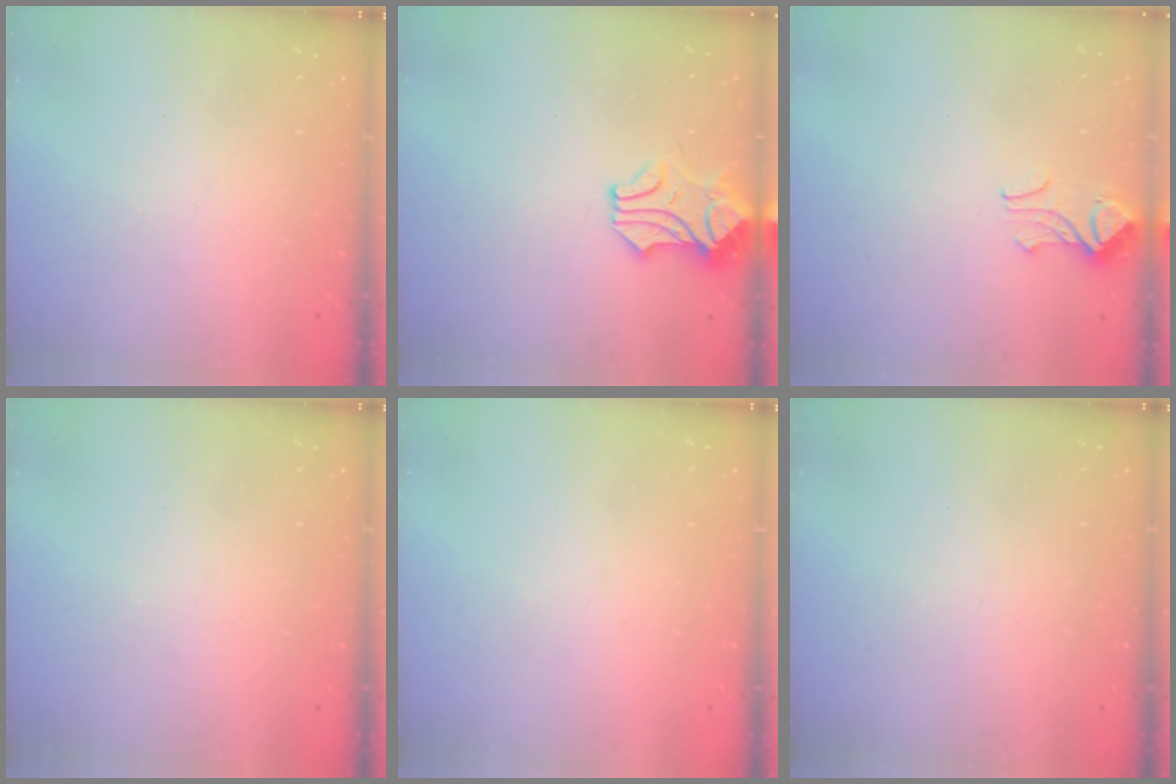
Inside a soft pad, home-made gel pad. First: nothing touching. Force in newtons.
{"total": 1.4, "press": 1.4, "slide": 0.0}
{"total": 1.2, "press": 0.6, "slide": 1.0}
{"total": 0.0}
{"total": 0.0}
{"total": 0.0}